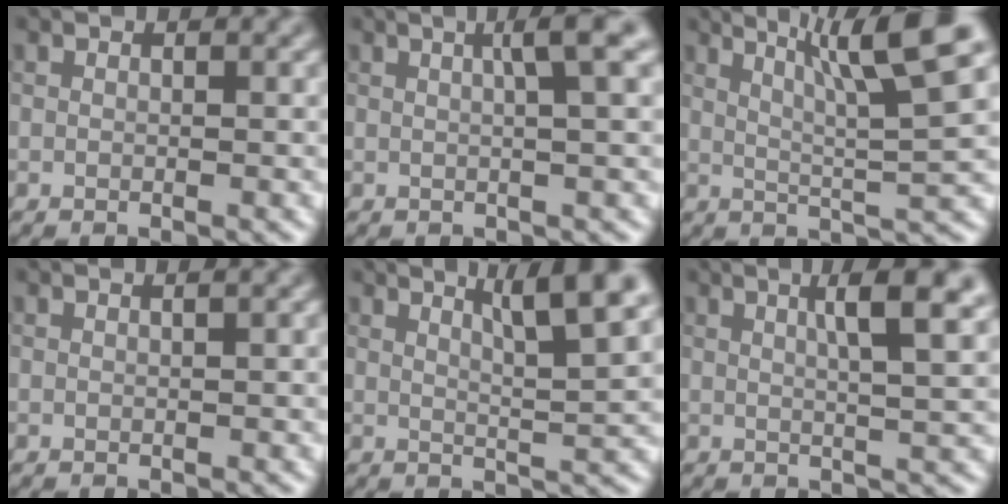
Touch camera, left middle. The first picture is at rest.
{"total": 3.7, "force": [1.1, 0.5, 3.5], "torque": [-0.044, 0.012, 0.015]}
{"total": 8.7, "force": [4.4, 1.0, 7.4], "torque": [-0.102, 0.018, 0.072]}
{"total": 0.7, "force": [0.3, 0.1, 0.6], "torque": [-0.008, 0.005, 0.001]}
{"total": 6.1, "force": [3.3, 0.9, 5.0], "torque": [-0.061, 0.009, 0.053]}
{"total": 5.5, "force": [2.1, 1.1, 5.0], "torque": [-0.059, 0.009, 0.028]}